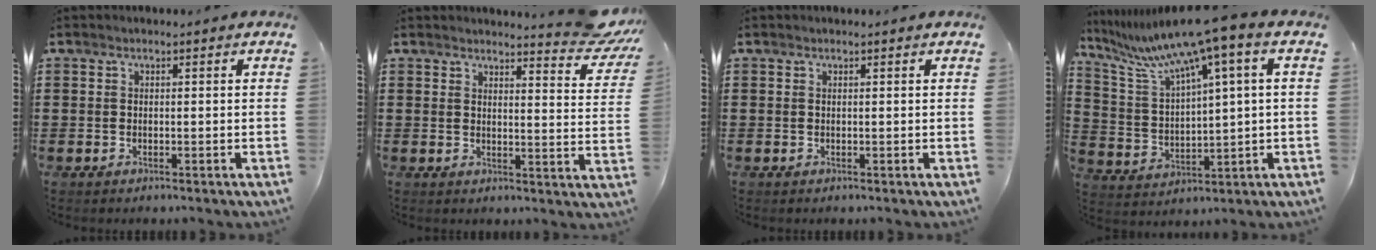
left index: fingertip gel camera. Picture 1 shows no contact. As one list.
[{"total": 5.7, "force": [5.2, 0.3, 2.4], "torque": [-0.033, -0.035, 0.087]}, {"total": 0.0}, {"total": 8.8, "force": [6.2, -0.2, 6.2], "torque": [-0.155, -0.047, 0.093]}]